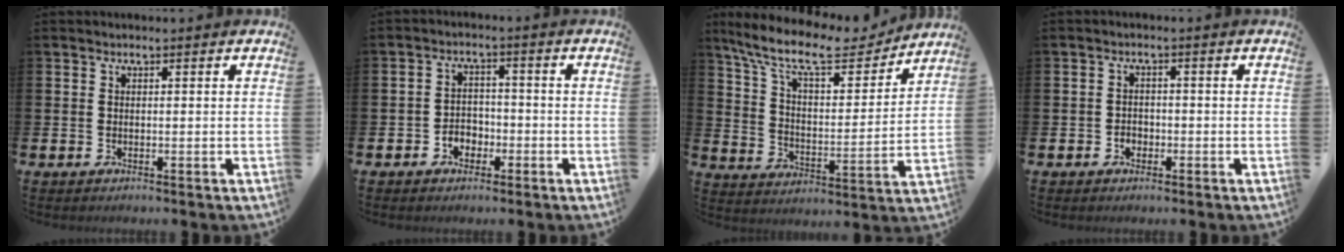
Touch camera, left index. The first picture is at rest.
{"total": 3.0, "force": [-1.8, 2.2, 0.8], "torque": [-0.019, 0.008, -0.041]}
{"total": 12.1, "force": [10.5, 3.2, 5.2], "torque": [-0.131, -0.062, 0.178]}
{"total": 1.7, "force": [-0.7, 1.4, 0.5], "torque": [-0.011, 0.003, -0.017]}